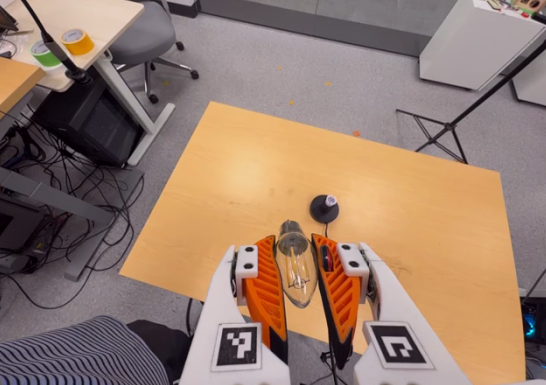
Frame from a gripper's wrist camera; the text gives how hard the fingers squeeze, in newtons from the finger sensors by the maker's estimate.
{"total": 22.6, "left": 25.2, "right": 19.9}